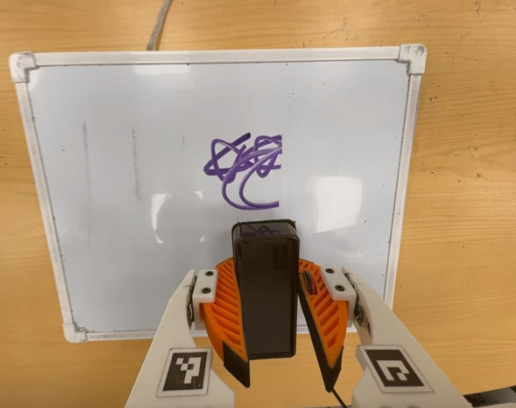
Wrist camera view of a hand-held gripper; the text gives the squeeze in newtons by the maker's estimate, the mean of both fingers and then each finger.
{"total": 9.9, "left": 10.3, "right": 9.5}